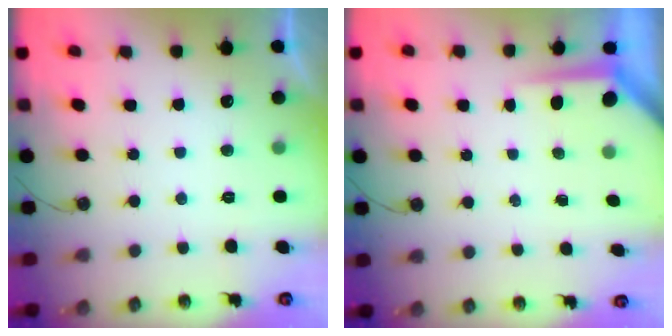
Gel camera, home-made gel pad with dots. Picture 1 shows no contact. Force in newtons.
{"total": 4.0, "press": 3.9, "slide": 0.3}